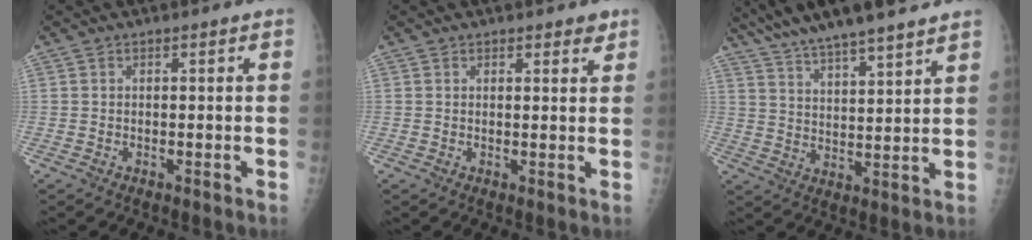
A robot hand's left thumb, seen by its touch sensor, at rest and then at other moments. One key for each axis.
{"total": 2.1, "fx": 1.6, "fy": 1.1, "fz": 0.9, "tx": 0.005, "ty": -0.008, "tz": 0.017}
{"total": 16.0, "fx": 13.2, "fy": 2.2, "fz": 8.8, "tx": -0.137, "ty": -0.031, "tz": 0.223}